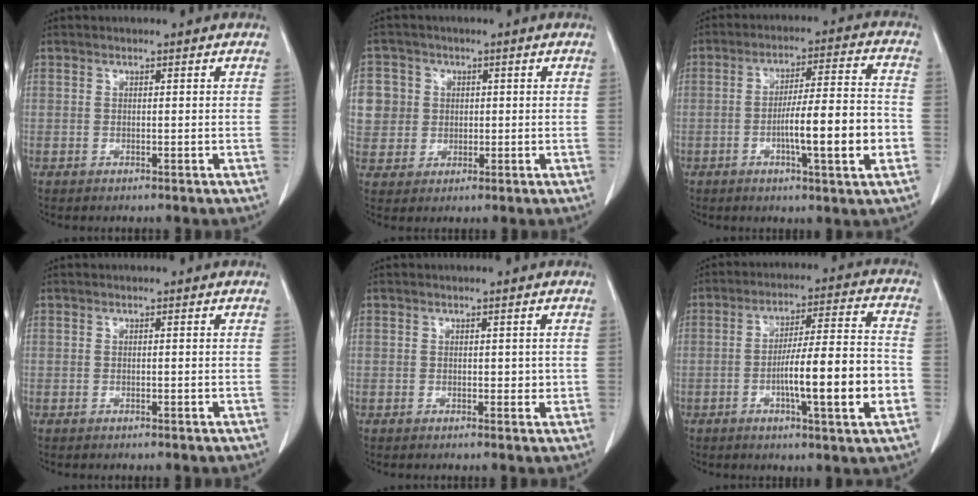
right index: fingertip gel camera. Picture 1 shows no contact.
{"total": 7.0, "force": [1.5, 6.8, 1.1], "torque": [-0.028, 0.020, 0.036]}
{"total": 12.1, "force": [-3.3, 0.4, 11.6], "torque": [-0.185, 0.006, -0.050]}
{"total": 0.0}
{"total": 1.4, "force": [0.2, 1.0, 0.9], "torque": [-0.006, 0.001, 0.004]}
{"total": 13.6, "force": [-3.6, 0.5, 13.1], "torque": [-0.211, 0.006, -0.056]}